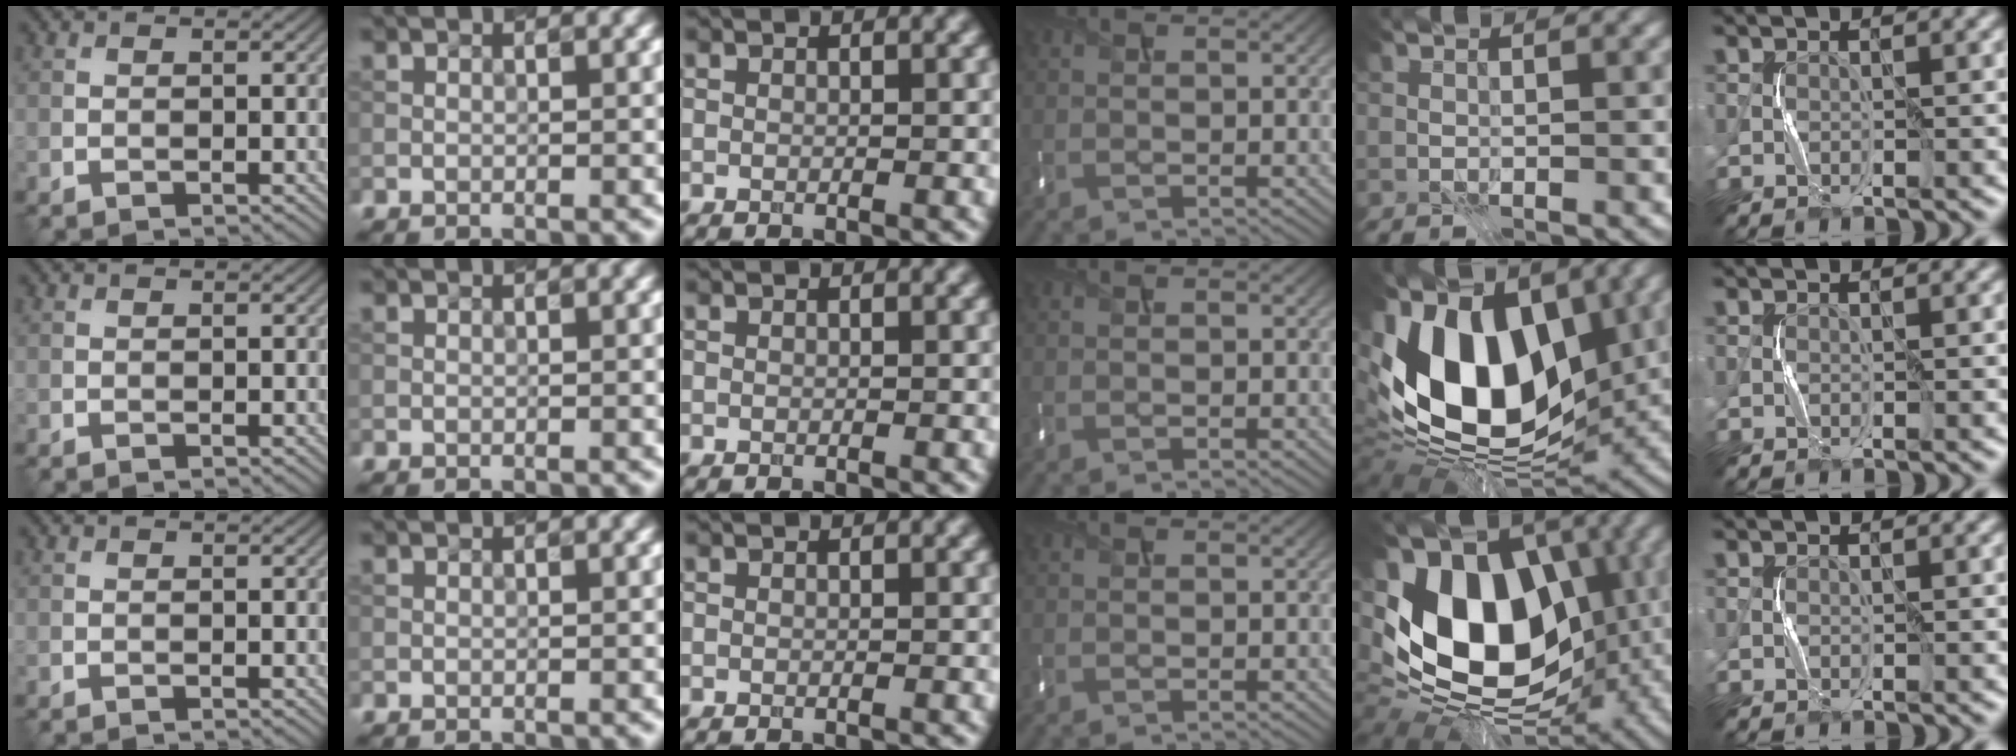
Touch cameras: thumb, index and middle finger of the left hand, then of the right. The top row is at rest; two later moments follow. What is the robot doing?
{"motion": "press", "object": "mouse"}